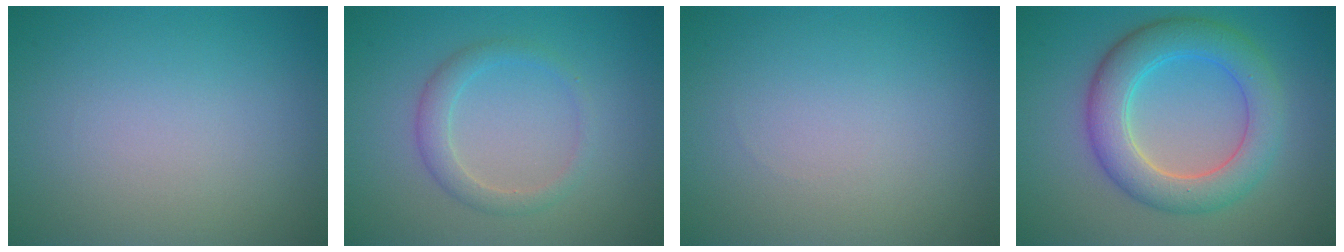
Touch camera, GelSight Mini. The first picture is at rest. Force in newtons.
{"total": 2.2, "press": 2.2, "slide": 0.1}
{"total": 0.0}
{"total": 6.2, "press": 6.2, "slide": 0.6}